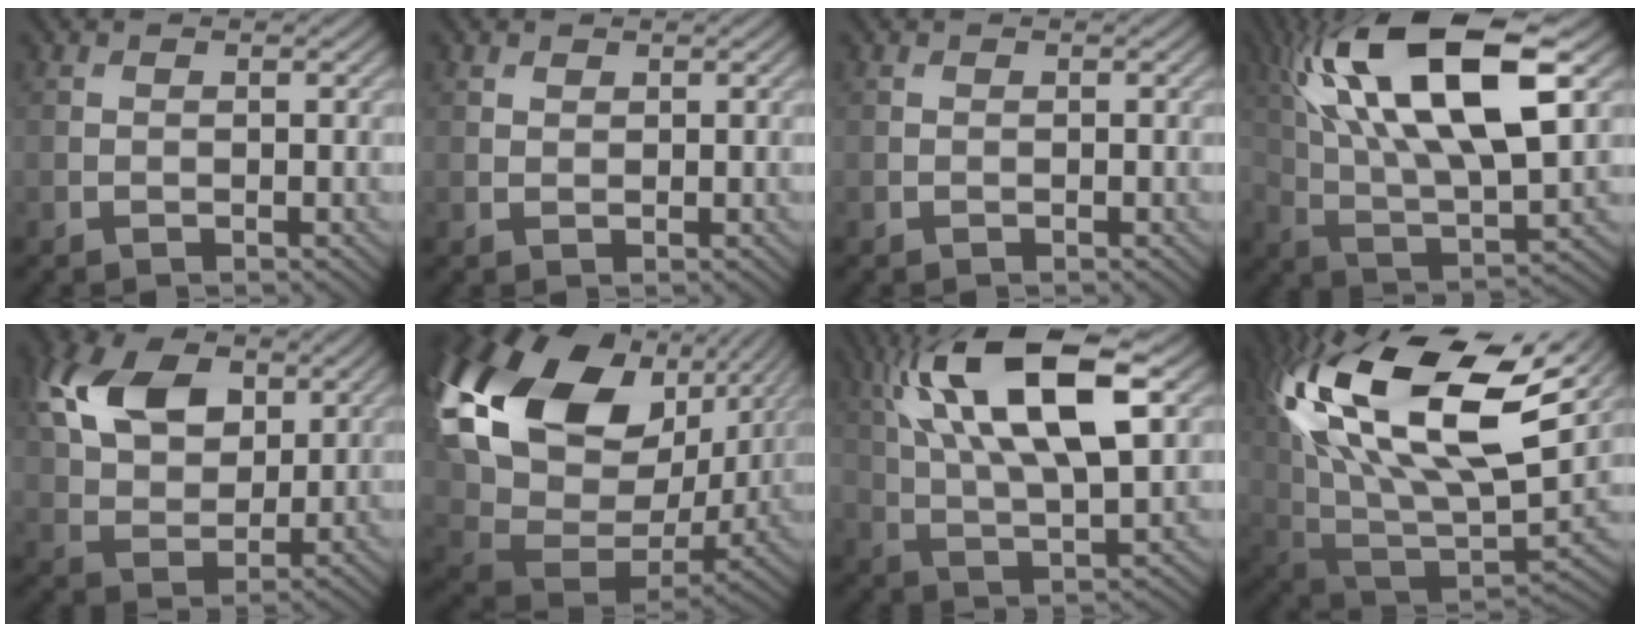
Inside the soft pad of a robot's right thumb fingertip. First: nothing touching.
{"total": 0.9, "force": [0.7, 0.5, 0.2], "torque": [-0.003, -0.002, 0.015]}
{"total": 0.0}
{"total": 19.3, "force": [7.2, 7.2, 16.4], "torque": [-0.324, 0.033, 0.121]}
{"total": 11.5, "force": [4.6, 7.1, 7.9], "torque": [-0.189, 0.024, 0.081]}
{"total": 21.4, "force": [8.4, 13.7, 14.1], "torque": [-0.322, 0.023, 0.166]}
{"total": 17.1, "force": [6.7, 6.3, 14.4], "torque": [-0.288, 0.025, 0.108]}
{"total": 22.4, "force": [9.5, 10.2, 17.5], "torque": [-0.376, 0.030, 0.170]}